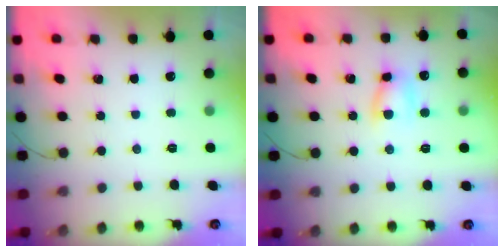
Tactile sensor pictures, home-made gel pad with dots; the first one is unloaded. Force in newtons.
{"total": 6.3, "press": 6.3, "slide": 0.6}